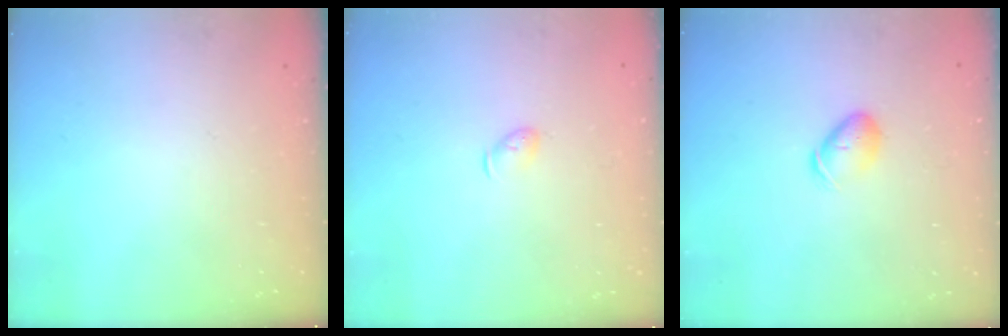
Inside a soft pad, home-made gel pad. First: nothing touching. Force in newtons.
{"total": 3.6, "press": 3.5, "slide": 0.7}
{"total": 5.9, "press": 5.9, "slide": 0.8}